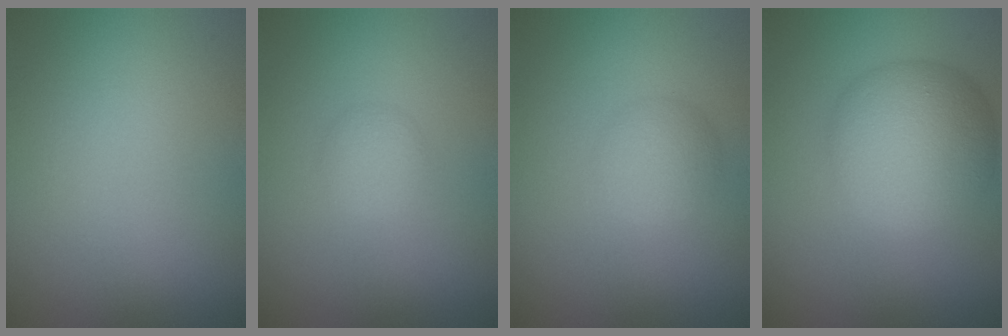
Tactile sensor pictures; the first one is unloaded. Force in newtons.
{"total": 1.5, "press": 1.5, "slide": 0.1}
{"total": 2.6, "press": 2.6, "slide": 0.1}
{"total": 7.8, "press": 7.8, "slide": 0.2}